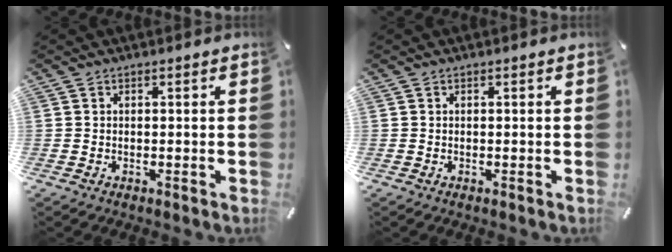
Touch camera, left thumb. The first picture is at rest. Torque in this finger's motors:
{"motor_torque": [0.00, 0.00, -0.01, 0.05, 0.00]}